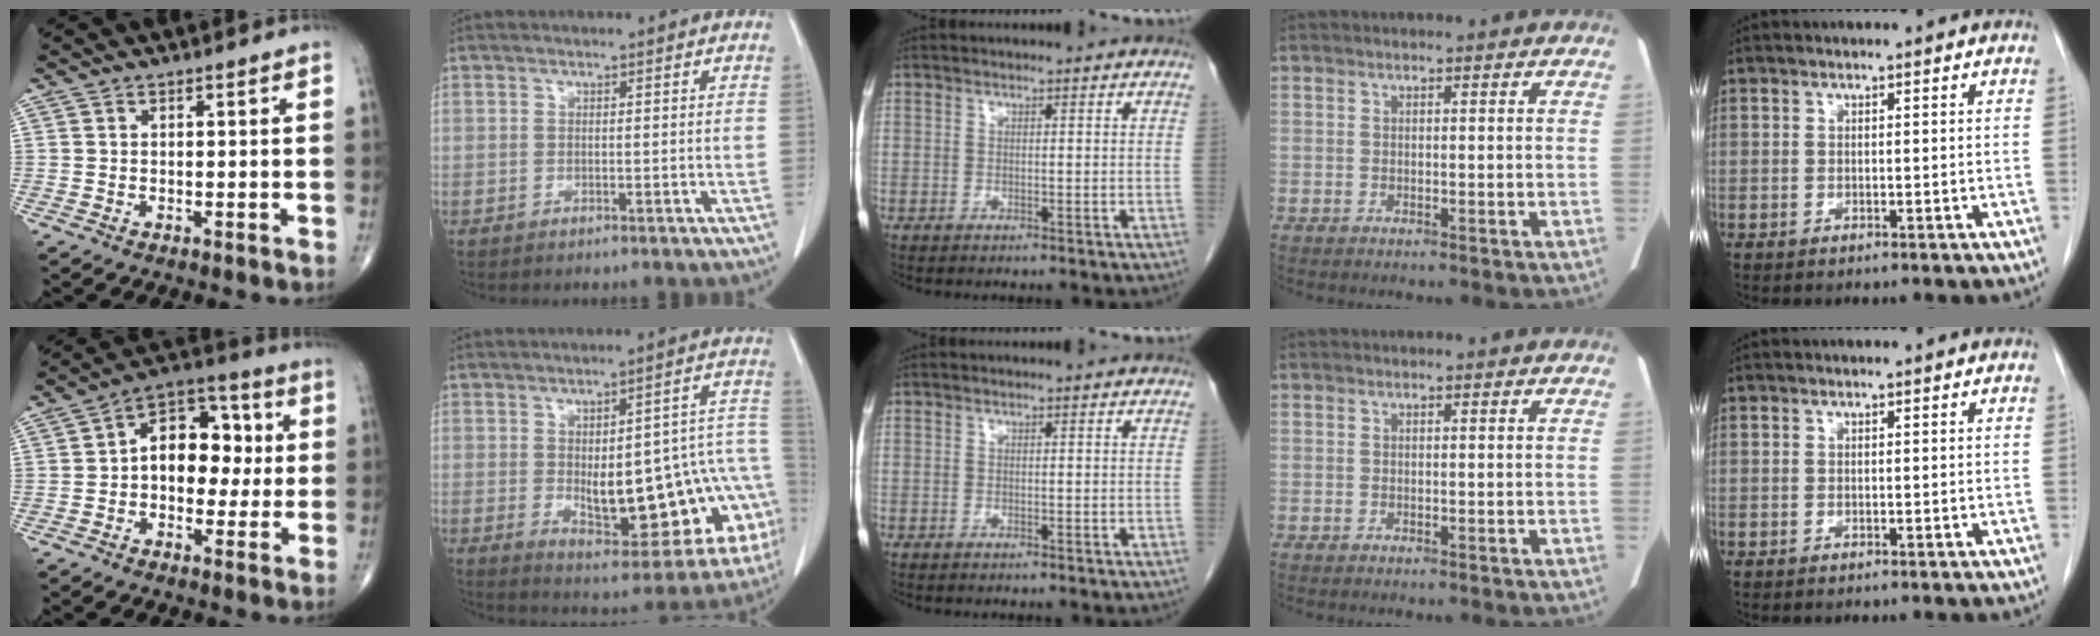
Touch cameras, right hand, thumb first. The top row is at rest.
{"thumb": {"total": 13.2, "force": [0.7, 8.8, 9.8], "torque": [-0.107, 0.033, -0.001]}, "index": {"total": 20.5, "force": [-3.9, 6.9, 18.8], "torque": [-0.183, 0.035, -0.020]}}